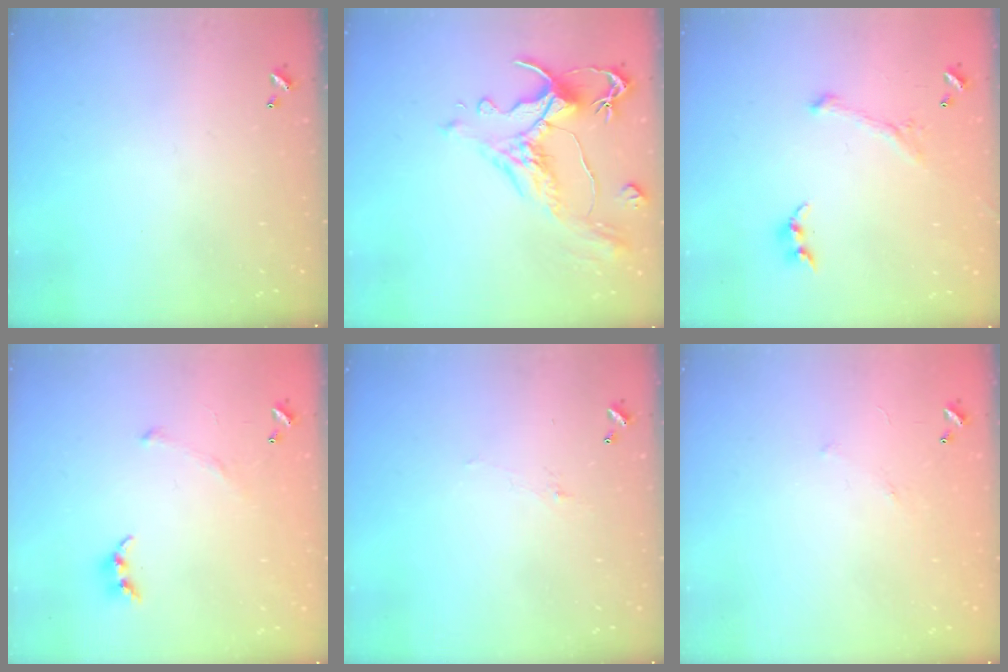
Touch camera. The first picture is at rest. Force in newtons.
{"total": 1.5, "press": 0.2, "slide": 1.5}
{"total": 2.9, "press": 2.7, "slide": 0.9}
{"total": 3.7, "press": 3.6, "slide": 0.9}
{"total": 0.8, "press": 0.5, "slide": 0.6}
{"total": 5.8, "press": 5.7, "slide": 0.9}